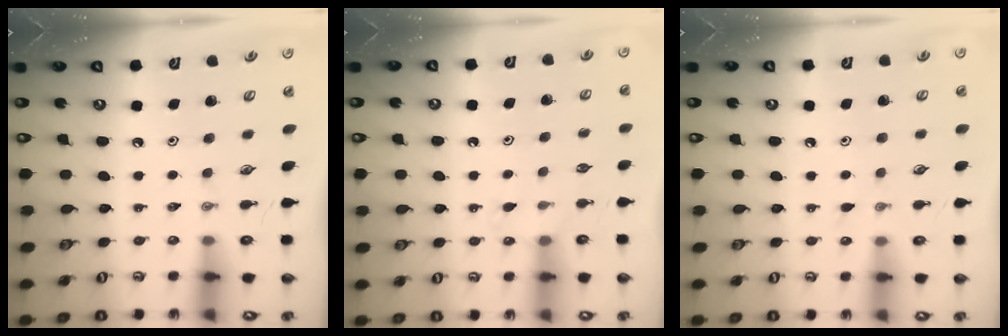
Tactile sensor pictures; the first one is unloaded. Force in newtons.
{"total": 5.5, "press": 5.5, "slide": 0.5}
{"total": 6.1, "press": 6.1, "slide": 0.7}